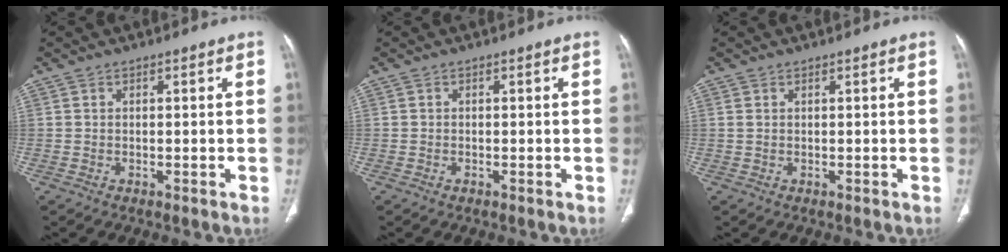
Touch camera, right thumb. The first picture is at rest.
{"total": 0.5, "force": [-0.3, 0.4, 0.2], "torque": [-0.003, 0.001, -0.006]}
{"total": 0.6, "force": [0.2, 0.3, 0.4], "torque": [-0.014, 0.012, 0.009]}